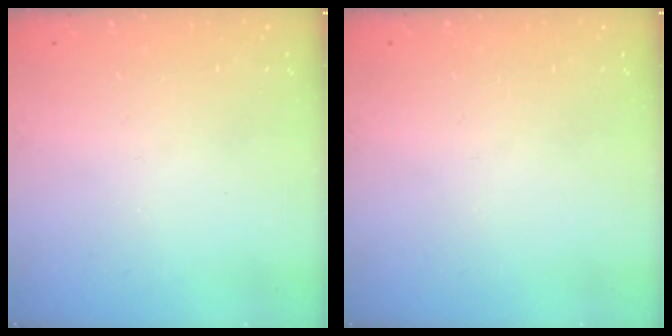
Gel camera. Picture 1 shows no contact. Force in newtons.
{"total": 0.0}